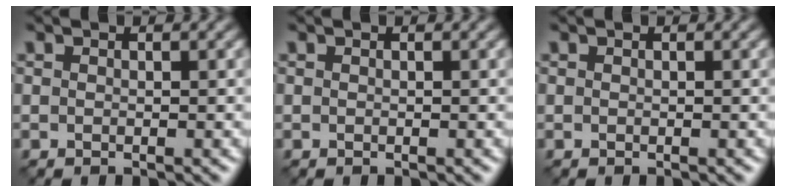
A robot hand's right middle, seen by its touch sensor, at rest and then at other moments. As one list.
[{"total": 0.0}, {"total": 0.0}]